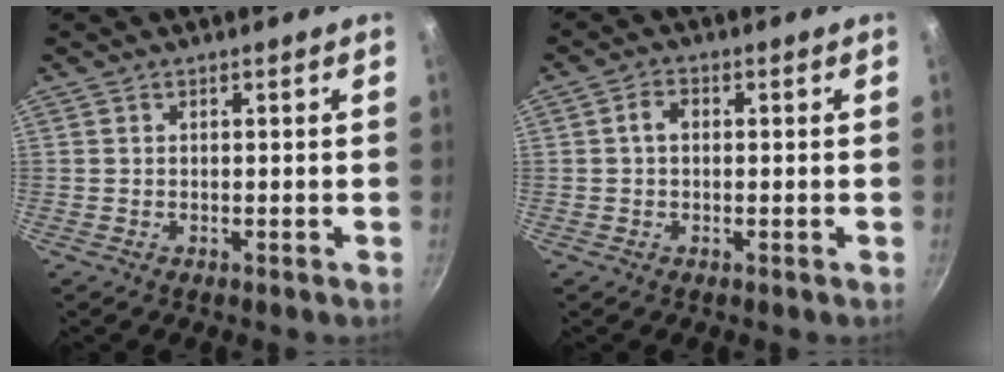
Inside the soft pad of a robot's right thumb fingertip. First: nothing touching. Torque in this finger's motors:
{"motor_torque": [-0.18, 0.40, 0.68, -0.15, -0.01]}